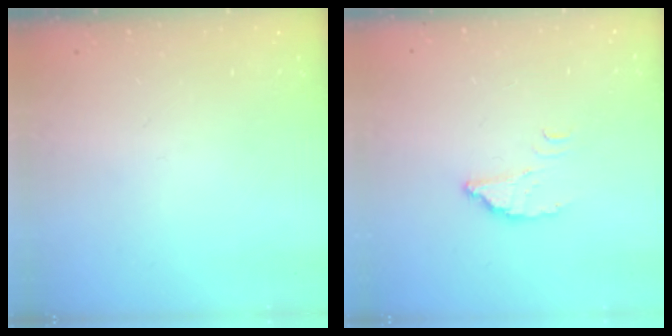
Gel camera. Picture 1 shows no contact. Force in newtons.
{"total": 2.4, "press": 2.4, "slide": 0.2}